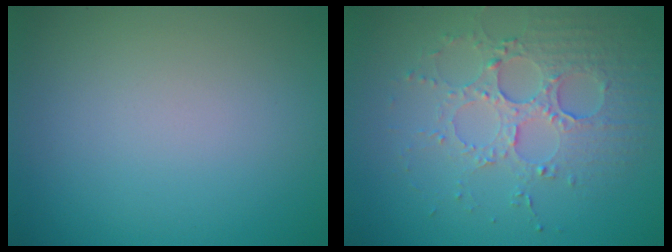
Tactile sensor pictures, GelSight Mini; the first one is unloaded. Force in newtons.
{"total": 3.9, "press": 3.7, "slide": 1.3}